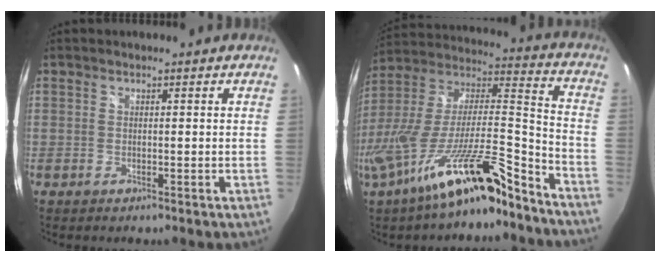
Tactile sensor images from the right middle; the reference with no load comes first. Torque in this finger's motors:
{"motor_torque": [1.30, -0.84, 0.63, 0.21]}